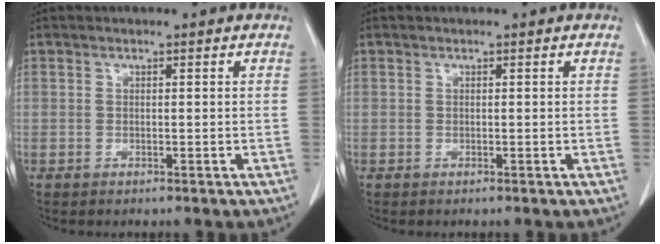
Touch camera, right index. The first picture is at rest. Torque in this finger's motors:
{"motor_torque": [-0.03, 0.03, 0.02, 0.00]}